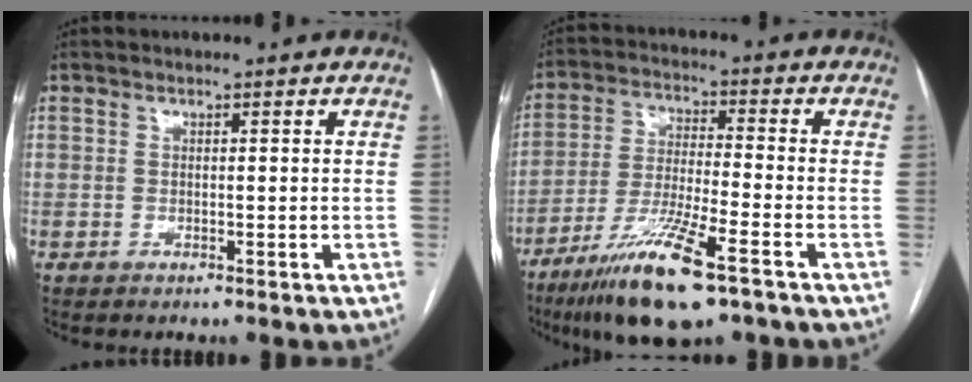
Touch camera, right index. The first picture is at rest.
{"total": 13.5, "force": [-8.3, 1.4, 10.6], "torque": [-0.207, -0.032, -0.147]}